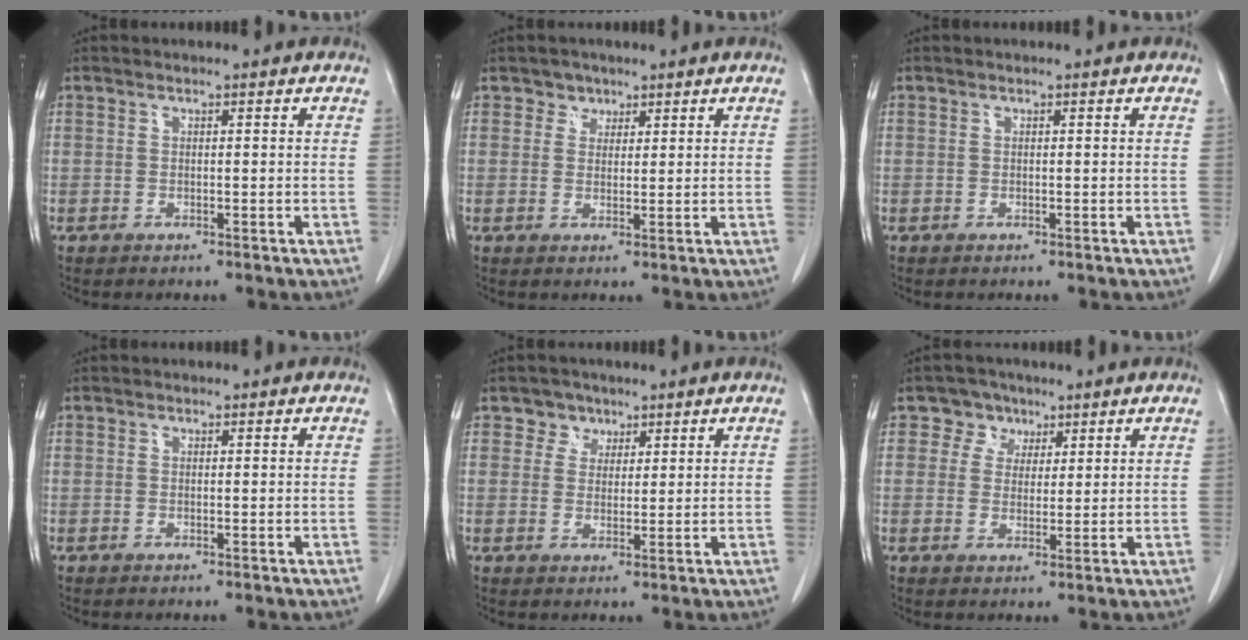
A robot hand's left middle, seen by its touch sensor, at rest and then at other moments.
{"total": 2.1, "force": [1.3, 1.6, -0.1], "torque": [0.009, 0.000, 0.016]}
{"total": 0.0}
{"total": 0.0}
{"total": 3.1, "force": [1.9, 2.4, -0.1], "torque": [0.009, 0.003, 0.027]}
{"total": 3.9, "force": [2.1, 3.3, 0.2], "torque": [-0.001, 0.007, 0.033]}